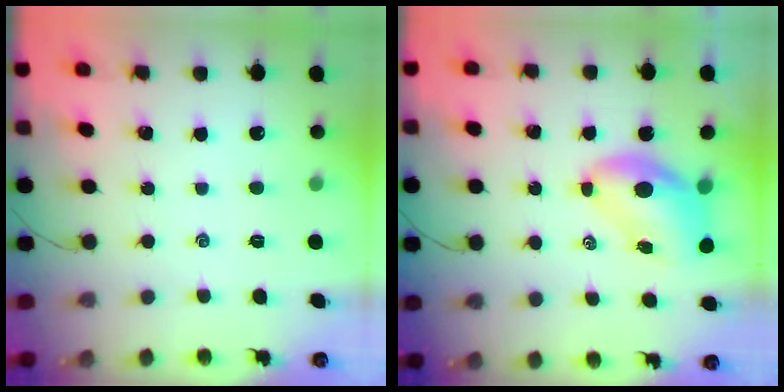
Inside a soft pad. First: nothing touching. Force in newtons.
{"total": 8.4, "press": 8.1, "slide": 2.0}